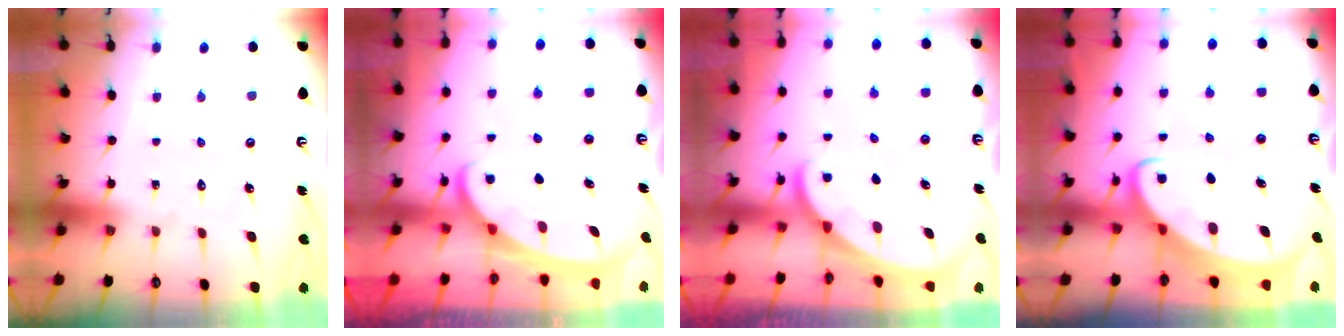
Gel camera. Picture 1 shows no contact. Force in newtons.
{"total": 2.3, "press": 2.3, "slide": 0.3}
{"total": 1.7, "press": 1.6, "slide": 0.1}
{"total": 4.0, "press": 4.0, "slide": 0.4}